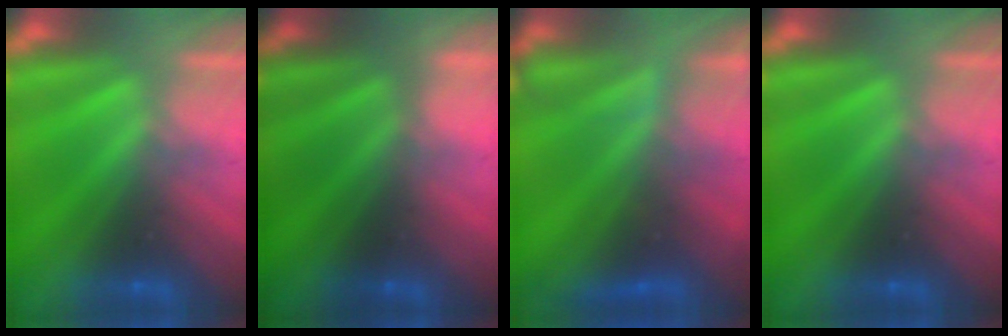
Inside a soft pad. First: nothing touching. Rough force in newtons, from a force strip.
{"total": 2.1}
{"total": 8.6}
{"total": 0.0}